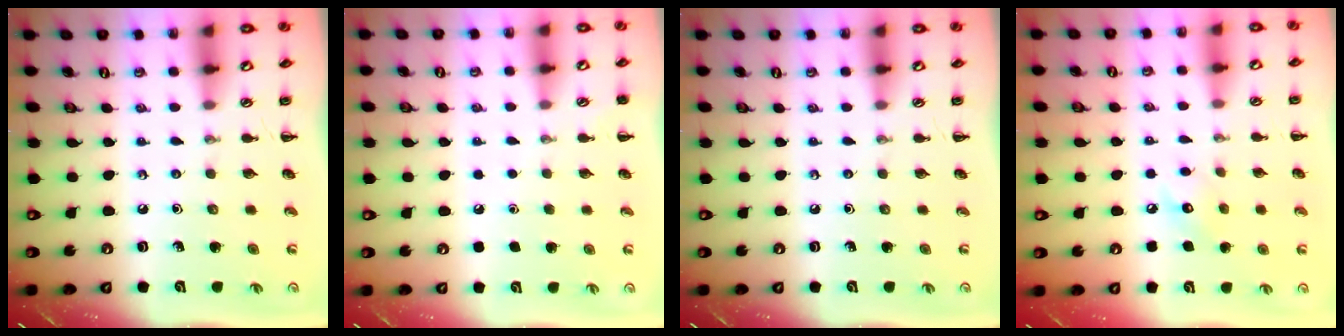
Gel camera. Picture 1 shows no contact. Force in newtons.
{"total": 1.6, "press": 1.6, "slide": 0.1}
{"total": 0.0}
{"total": 6.8, "press": 6.7, "slide": 0.9}